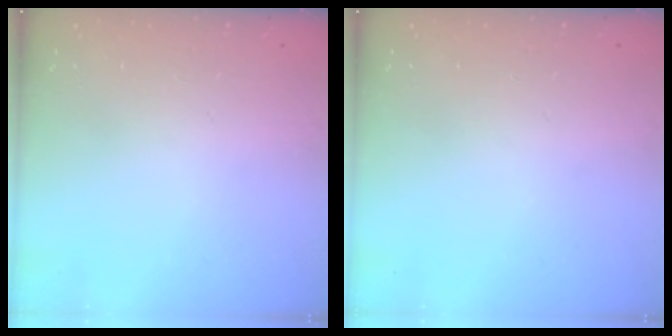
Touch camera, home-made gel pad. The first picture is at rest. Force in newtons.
{"total": 0.0}